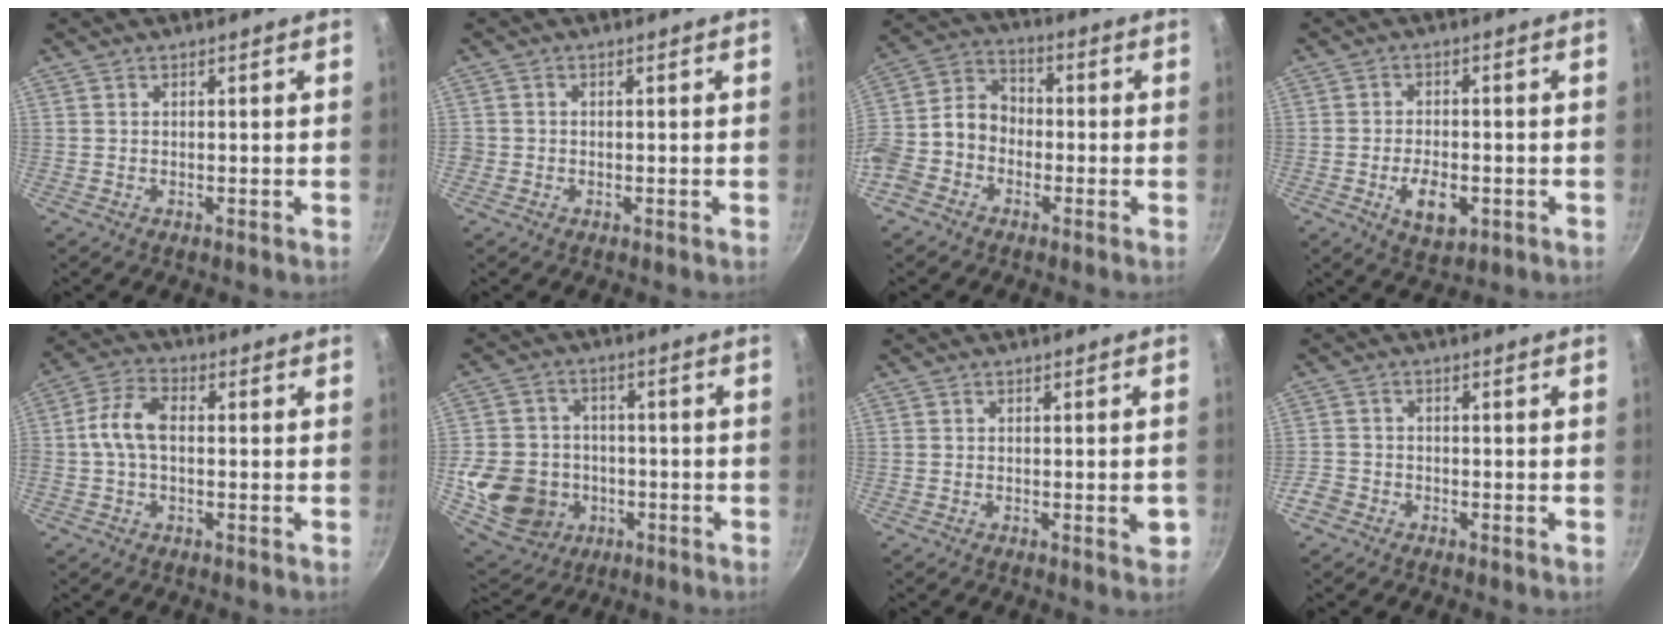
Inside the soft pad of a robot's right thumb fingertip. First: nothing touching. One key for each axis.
{"total": 0.9, "fx": -0.3, "fy": 0.8, "fz": 0.2, "tx": -0.003, "ty": 0.002, "tz": -0.008}
{"total": 11.6, "fx": -3.9, "fy": 9.2, "fz": 5.9, "tx": -0.093, "ty": 0.054, "tz": -0.094}
{"total": 7.1, "fx": -2.2, "fy": 3.9, "fz": 5.5, "tx": -0.081, "ty": 0.005, "tz": -0.032}
{"total": 7.1, "fx": -0.3, "fy": 4.2, "fz": 5.7, "tx": -0.116, "ty": 0.030, "tz": -0.016}
{"total": 14.5, "fx": -3.8, "fy": 12.4, "fz": 6.6, "tx": -0.108, "ty": 0.029, "tz": -0.054}
{"total": 3.1, "fx": -0.9, "fy": 1.1, "fz": 2.7, "tx": -0.025, "ty": 0.003, "tz": -0.013}
{"total": 3.5, "fx": -2.5, "fy": 2.2, "fz": 1.1, "tx": -0.026, "ty": 0.022, "tz": -0.050}